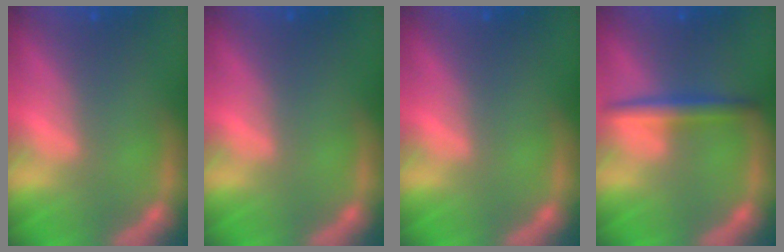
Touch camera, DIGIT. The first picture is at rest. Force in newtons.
{"total": 0.0}
{"total": 0.0}
{"total": 3.0}